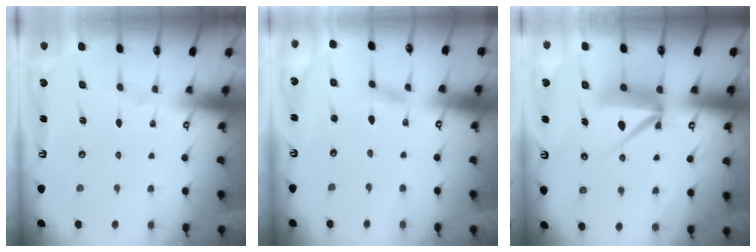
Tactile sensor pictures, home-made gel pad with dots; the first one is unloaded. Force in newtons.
{"total": 1.9, "press": 1.9, "slide": 0.2}
{"total": 8.6, "press": 8.5, "slide": 1.1}